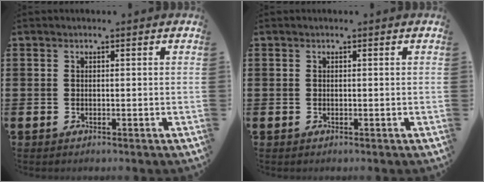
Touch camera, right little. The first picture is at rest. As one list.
[{"total": 0.0}]